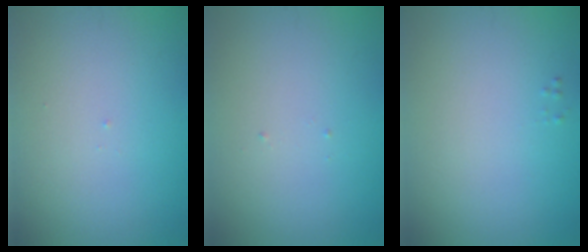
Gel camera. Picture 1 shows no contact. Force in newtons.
{"total": 0.0}
{"total": 0.0}